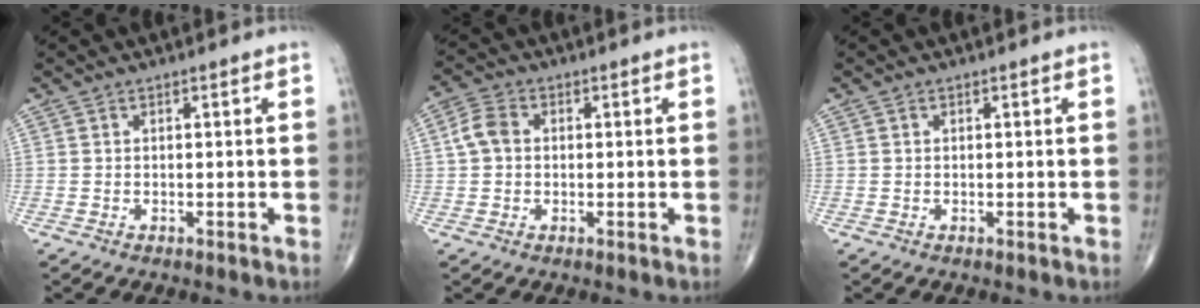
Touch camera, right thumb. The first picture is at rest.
{"total": 4.6, "force": [0.4, 3.6, 2.9], "torque": [-0.058, 0.014, 0.003]}
{"total": 0.5, "force": [0.1, 0.5, 0.2], "torque": [-0.001, 0.001, 0.000]}